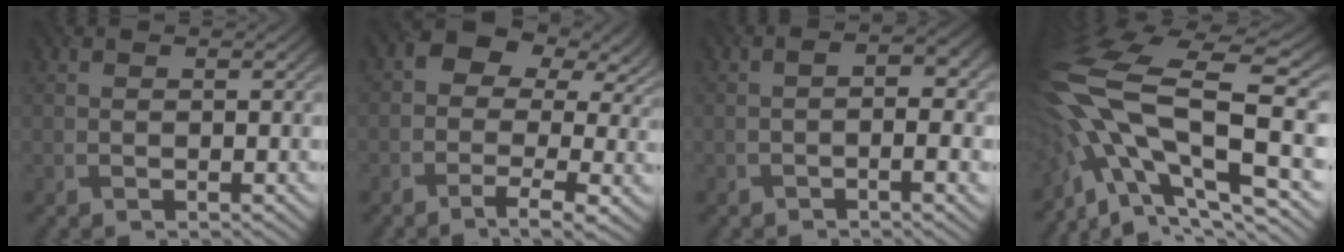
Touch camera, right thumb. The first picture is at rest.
{"total": 11.6, "force": [1.3, 7.3, 9.0], "torque": [-0.135, 0.010, 0.020]}
{"total": 4.1, "force": [-0.9, 1.2, 3.7], "torque": [-0.058, -0.002, -0.011]}
{"total": 18.8, "force": [-4.2, 7.5, 16.8], "torque": [-0.347, -0.015, -0.073]}